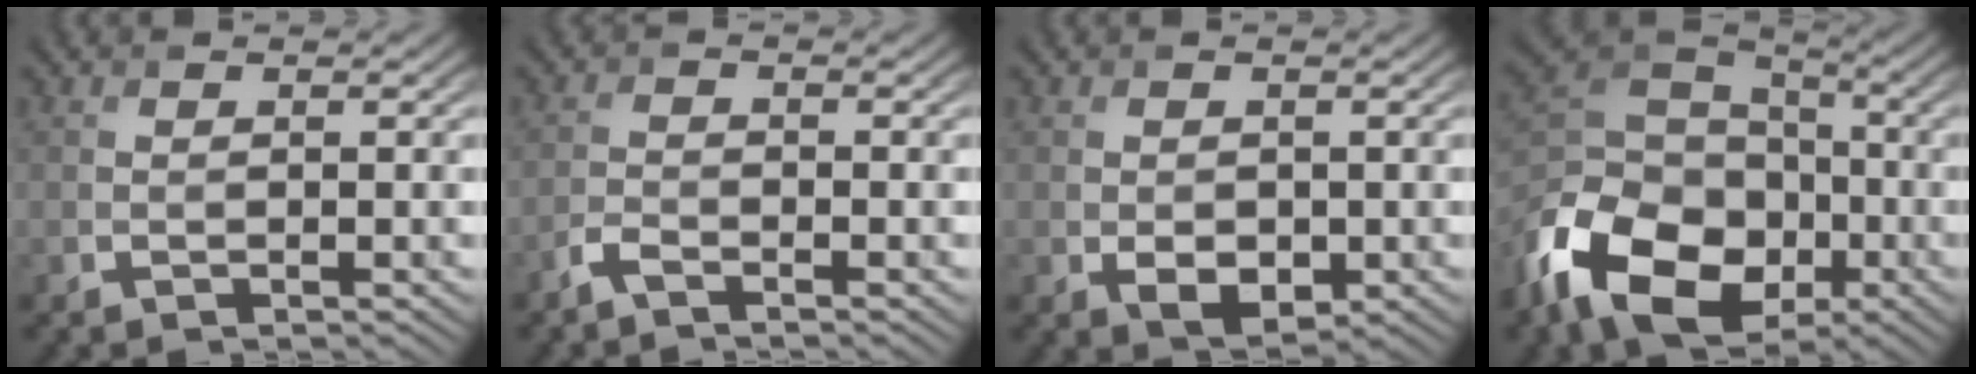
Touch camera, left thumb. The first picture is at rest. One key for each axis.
{"total": 2.1, "fx": -1.7, "fy": 0.4, "fz": 1.0, "tx": -0.027, "ty": -0.001, "tz": -0.043}
{"total": 3.1, "fx": -0.7, "fy": 2.2, "fz": 2.1, "tx": -0.042, "ty": -0.013, "tz": -0.008}
{"total": 16.1, "fx": -7.2, "fy": 11.0, "fz": 9.3, "tx": -0.228, "ty": -0.041, "tz": -0.146}